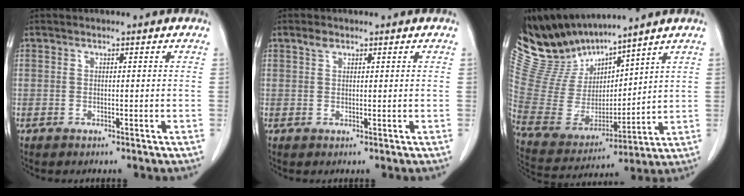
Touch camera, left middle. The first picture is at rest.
{"total": 1.3, "force": [0.9, 0.6, 0.6], "torque": [-0.015, 0.005, 0.016]}
{"total": 12.9, "force": [12.5, 1.9, 2.7], "torque": [-0.082, -0.001, 0.268]}